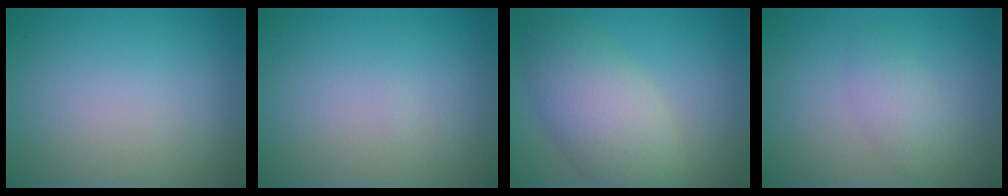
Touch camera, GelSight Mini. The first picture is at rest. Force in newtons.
{"total": 0.0}
{"total": 6.1, "press": 6.1, "slide": 0.1}
{"total": 2.1, "press": 2.1, "slide": 0.0}